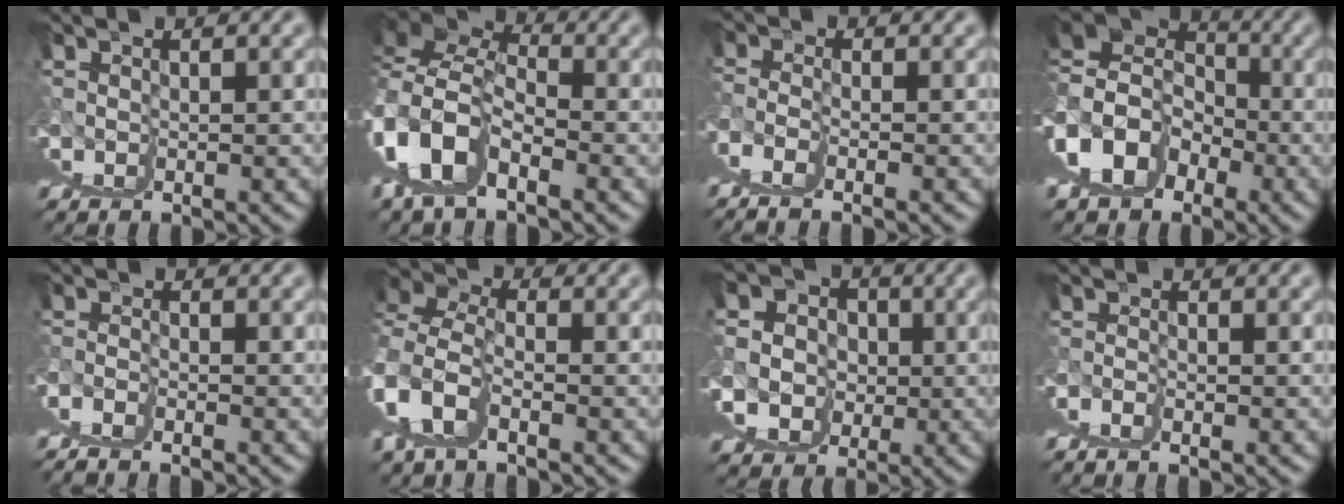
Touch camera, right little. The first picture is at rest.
{"total": 2.4, "force": [0.5, -1.2, 2.0], "torque": [-0.033, 0.009, 0.013]}
{"total": 2.7, "force": [1.6, -1.4, 1.7], "torque": [-0.021, 0.015, 0.029]}
{"total": 7.1, "force": [0.9, 5.1, 4.9], "torque": [-0.076, -0.008, 0.028]}
{"total": 2.2, "force": [0.5, -1.9, 0.9], "torque": [-0.005, 0.013, 0.013]}
{"total": 2.2, "force": [0.9, -0.9, 1.7], "torque": [-0.015, 0.015, 0.015]}
{"total": 6.5, "force": [0.9, 5.2, 3.8], "torque": [-0.063, -0.029, 0.023]}
{"total": 1.9, "force": [0.2, -1.8, -0.2], "torque": [0.012, 0.013, 0.005]}